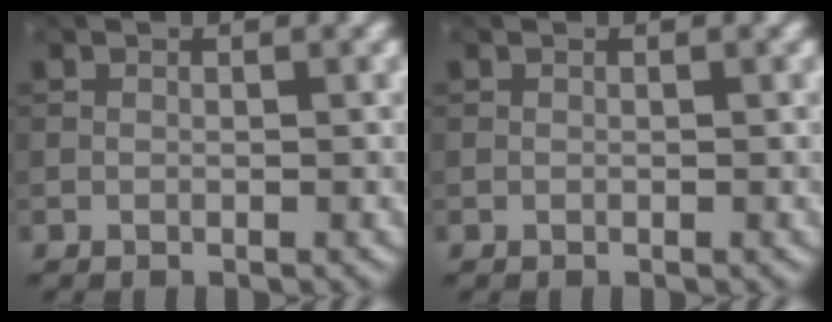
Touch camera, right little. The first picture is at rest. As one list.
[{"total": 0.0}]